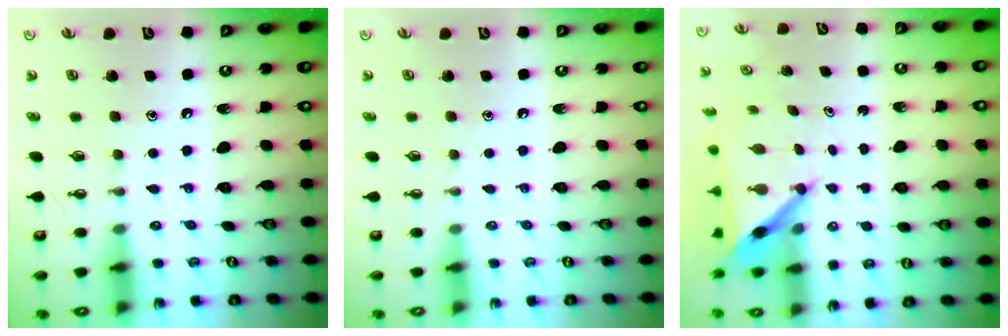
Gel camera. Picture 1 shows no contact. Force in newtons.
{"total": 0.0}
{"total": 5.9, "press": 5.9, "slide": 0.2}